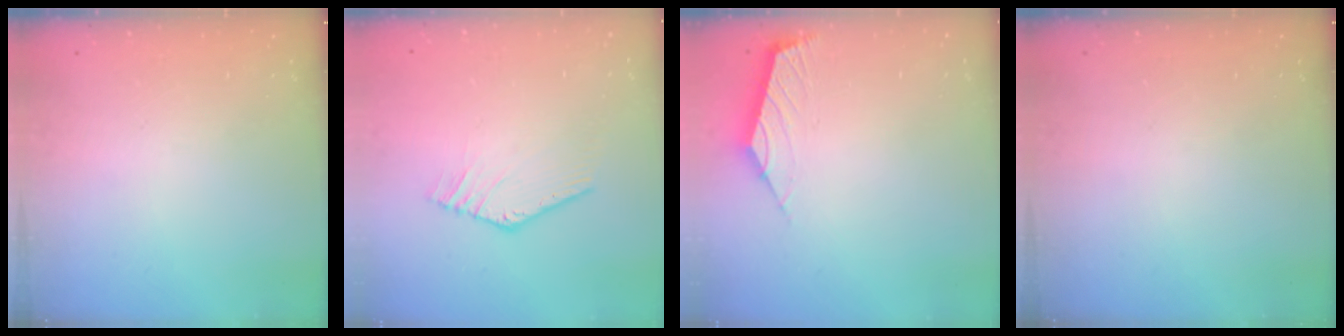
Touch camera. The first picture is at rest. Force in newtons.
{"total": 3.4, "press": 3.4, "slide": 0.2}
{"total": 2.5, "press": 2.4, "slide": 0.7}
{"total": 0.0}